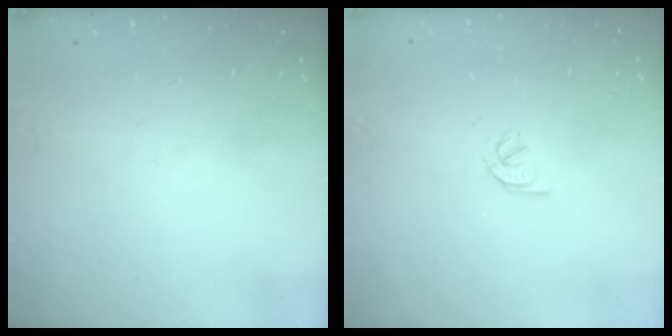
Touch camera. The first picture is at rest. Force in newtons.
{"total": 1.6, "press": 1.6, "slide": 0.3}